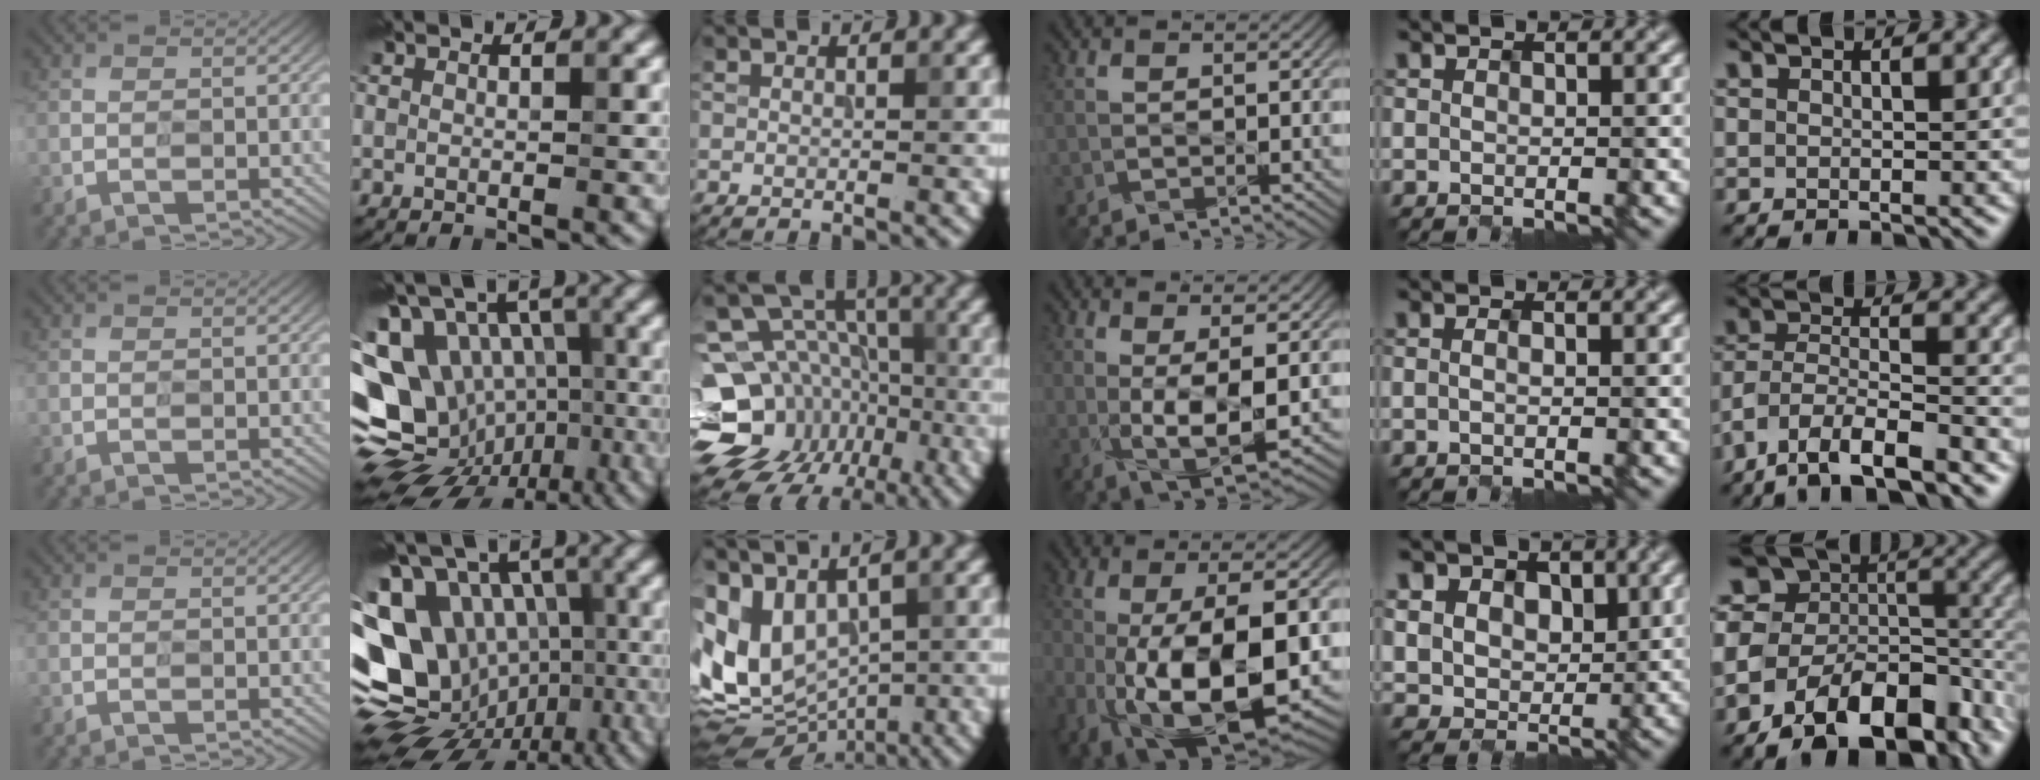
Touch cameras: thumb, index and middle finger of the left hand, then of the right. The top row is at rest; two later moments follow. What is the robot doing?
{"motion": "wipe", "object": "whiteboard"}